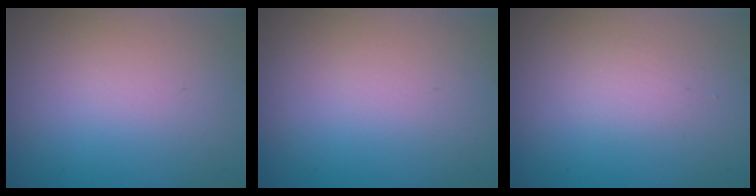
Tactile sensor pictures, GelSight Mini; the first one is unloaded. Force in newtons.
{"total": 0.0}
{"total": 0.9, "press": 0.9, "slide": 0.0}